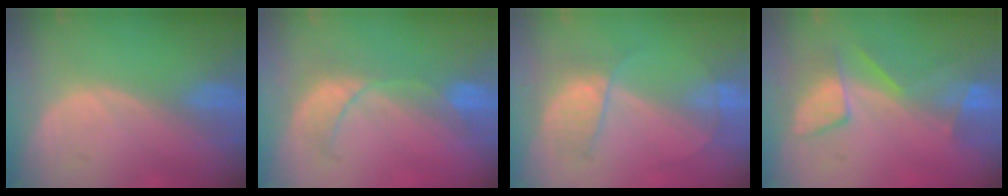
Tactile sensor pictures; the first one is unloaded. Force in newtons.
{"total": 5.9, "press": 5.9, "slide": 0.8}
{"total": 5.8, "press": 5.5, "slide": 2.1}
{"total": 8.0, "press": 7.2, "slide": 3.5}